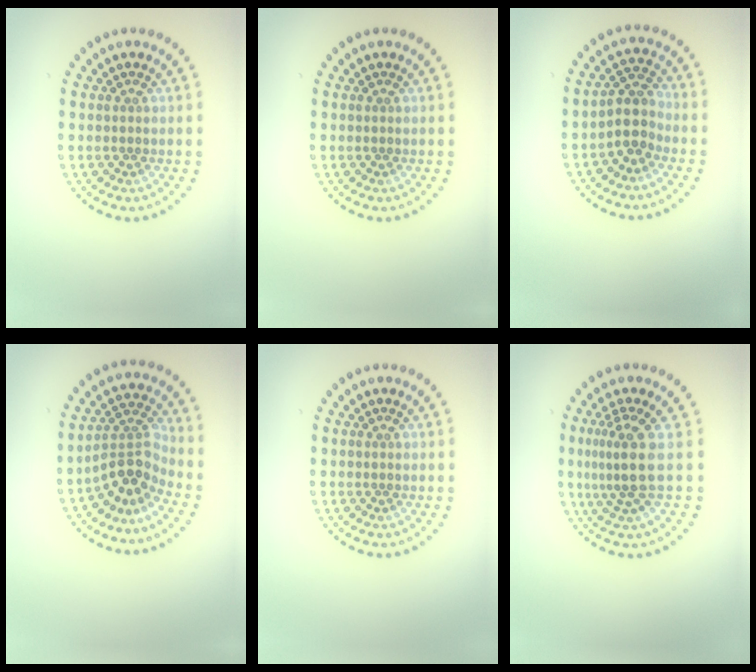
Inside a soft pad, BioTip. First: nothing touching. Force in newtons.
{"total": 0.0}
{"total": 2.8, "press": 2.3, "slide": 1.6}
{"total": 3.7, "press": 2.6, "slide": 2.7}
{"total": 0.0}
{"total": 3.4, "press": 2.4, "slide": 2.4}